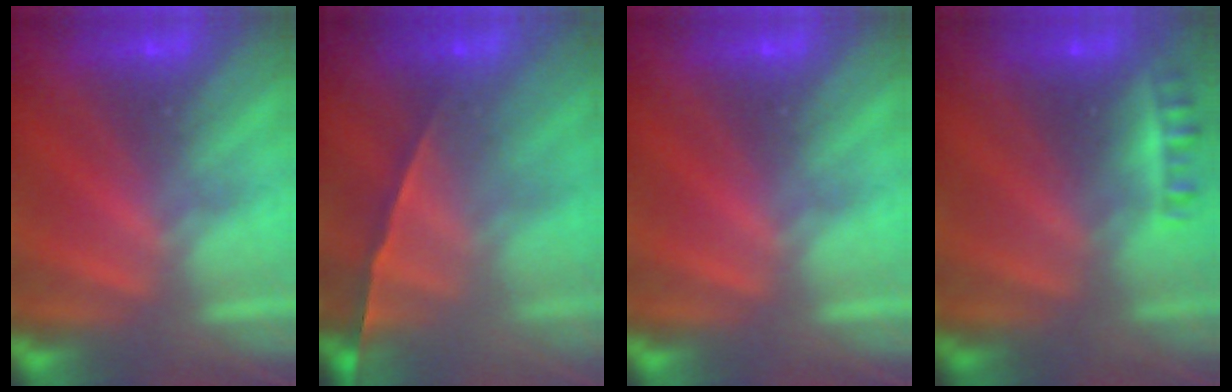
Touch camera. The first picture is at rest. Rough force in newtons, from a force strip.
{"total": 1.5}
{"total": 0.0}
{"total": 2.3}